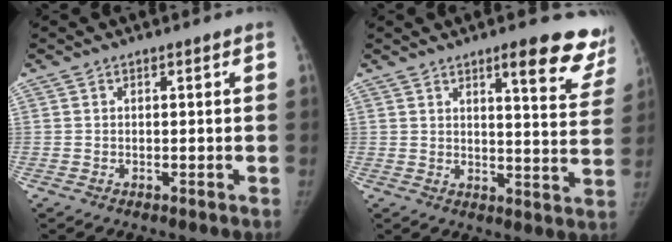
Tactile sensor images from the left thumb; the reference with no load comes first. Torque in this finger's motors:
{"motor_torque": [0.75, -0.43, 0.83, -0.77, 0.19]}